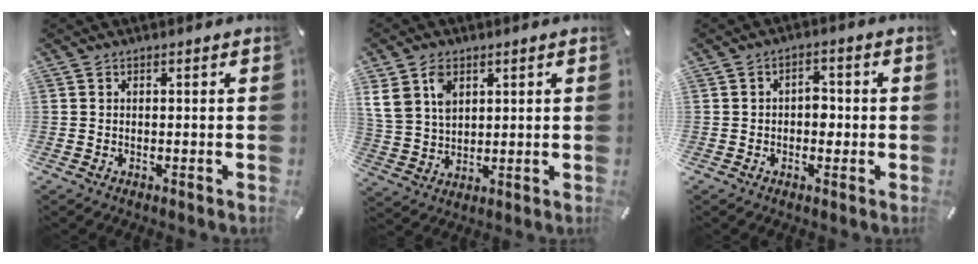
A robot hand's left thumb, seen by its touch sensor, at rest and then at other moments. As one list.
[{"total": 8.8, "force": [3.7, 6.5, 4.7], "torque": [-0.121, 0.002, 0.068]}, {"total": 3.8, "force": [-0.4, 2.6, 2.7], "torque": [-0.036, 0.004, -0.012]}]